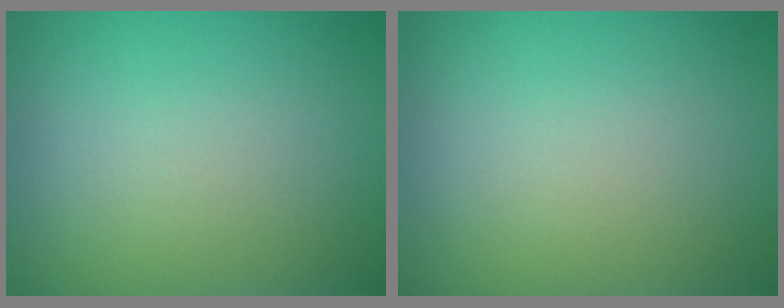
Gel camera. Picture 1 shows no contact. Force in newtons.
{"total": 0.0}